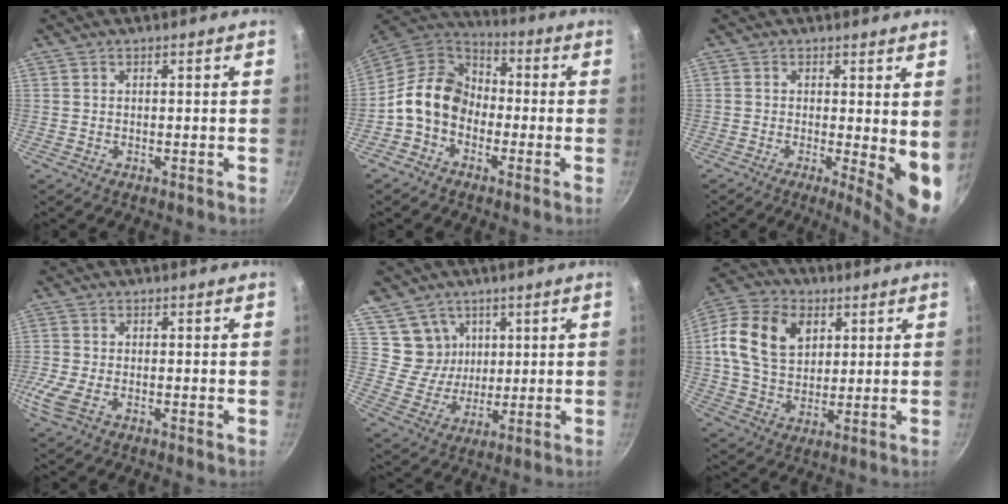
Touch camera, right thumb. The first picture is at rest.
{"total": 12.9, "force": [-2.6, 10.2, 7.6], "torque": [-0.098, 0.042, -0.072]}
{"total": 8.0, "force": [-0.2, 2.4, 7.7], "torque": [-0.094, -0.019, -0.001]}
{"total": 5.1, "force": [-1.9, 2.3, 4.1], "torque": [-0.098, -0.005, -0.046]}
{"total": 8.2, "force": [3.4, 7.2, 2.2], "torque": [-0.009, -0.027, 0.066]}
{"total": 15.3, "force": [4.2, 11.0, 9.7], "torque": [-0.162, 0.003, 0.067]}